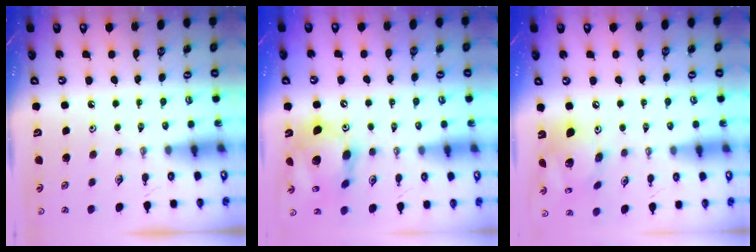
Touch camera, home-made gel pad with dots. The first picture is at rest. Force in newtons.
{"total": 15.2, "press": 15.1, "slide": 1.8}
{"total": 16.0, "press": 15.8, "slide": 2.8}